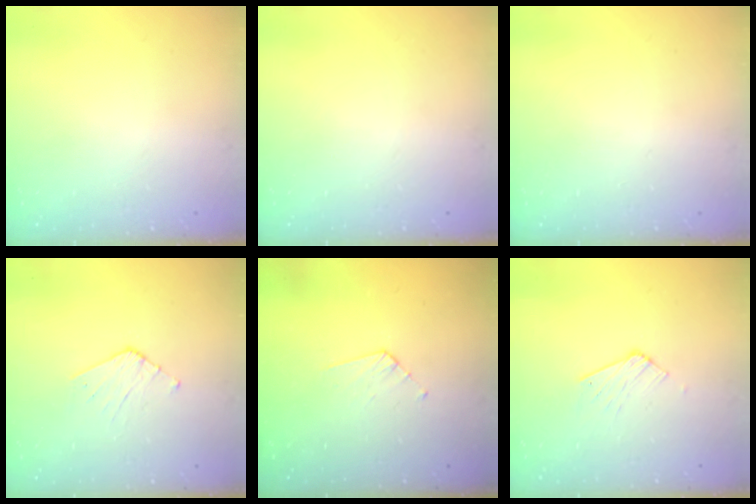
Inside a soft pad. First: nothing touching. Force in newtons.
{"total": 0.0}
{"total": 0.0}
{"total": 3.0, "press": 3.0, "slide": 0.3}
{"total": 3.2, "press": 3.2, "slide": 0.2}
{"total": 5.2, "press": 5.2, "slide": 0.4}